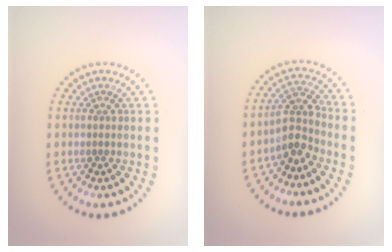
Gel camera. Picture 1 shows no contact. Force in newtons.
{"total": 2.8, "press": 2.1, "slide": 1.8}